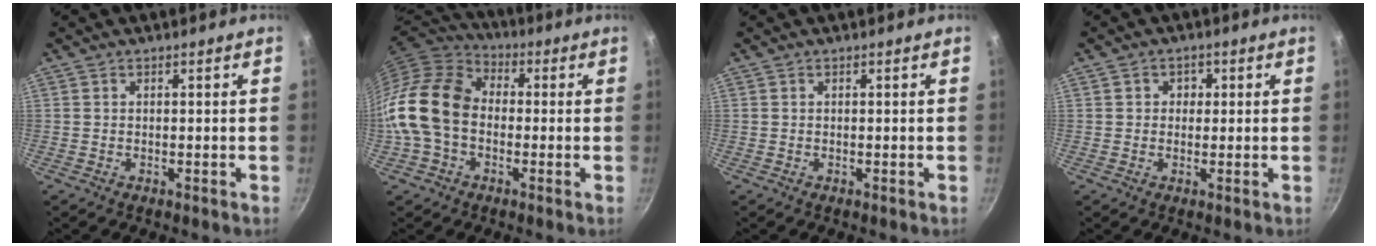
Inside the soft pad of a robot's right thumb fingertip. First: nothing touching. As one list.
[{"total": 15.9, "force": [-1.5, 11.7, 10.6], "torque": [-0.183, 0.037, -0.046]}, {"total": 0.0}, {"total": 2.4, "force": [0.4, 2.2, 0.8], "torque": [0.005, 0.000, 0.001]}]